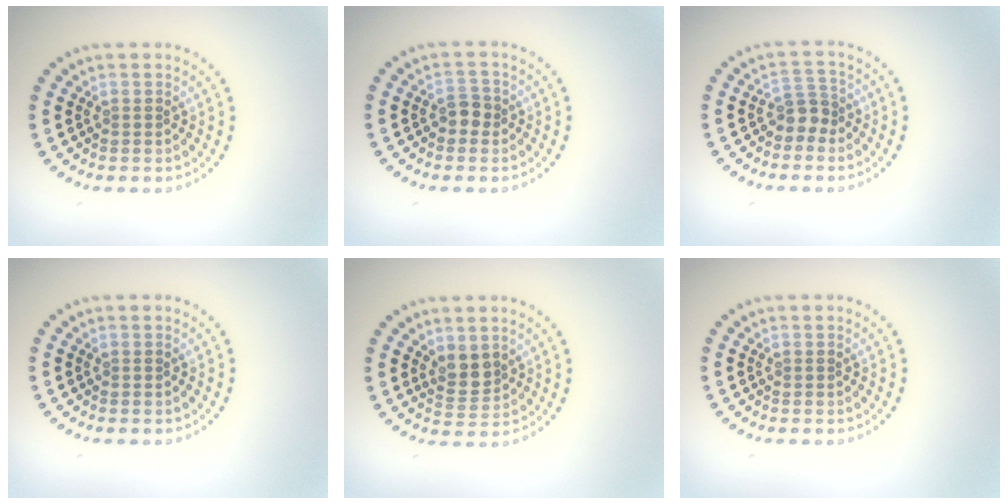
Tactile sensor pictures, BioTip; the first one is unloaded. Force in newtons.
{"total": 1.5, "press": 1.4, "slide": 0.5}
{"total": 2.0, "press": 1.6, "slide": 1.2}
{"total": 0.0}
{"total": 2.3, "press": 2.1, "slide": 1.1}
{"total": 0.0}